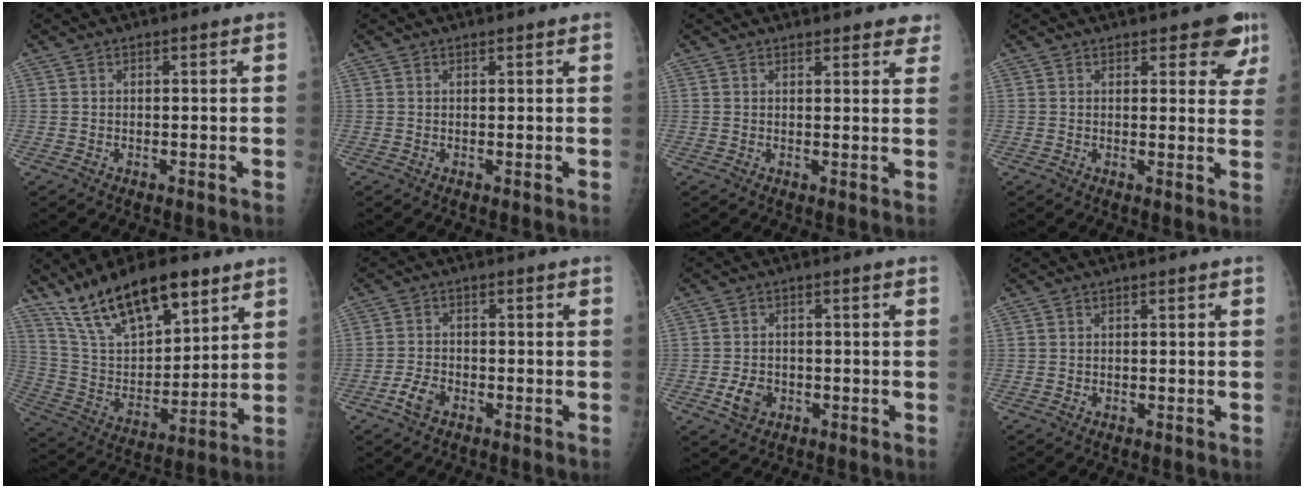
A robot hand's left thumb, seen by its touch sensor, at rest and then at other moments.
{"total": 0.6, "force": [0.6, 0.1, 0.2], "torque": [-0.004, -0.001, 0.009]}
{"total": 5.4, "force": [4.8, 1.8, 1.6], "torque": [0.013, -0.018, 0.046]}
{"total": 6.4, "force": [4.5, 2.8, 3.5], "torque": [-0.003, -0.021, 0.045]}
{"total": 19.8, "force": [13.5, 7.7, 12.3], "torque": [-0.183, -0.053, 0.253]}
{"total": 3.6, "force": [-2.1, 2.1, 2.1], "torque": [-0.043, 0.011, -0.040]}
{"total": 4.3, "force": [-1.5, 3.3, 2.4], "torque": [-0.036, 0.005, -0.022]}
{"total": 0.0}